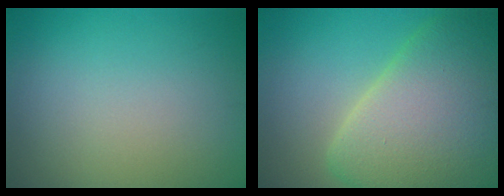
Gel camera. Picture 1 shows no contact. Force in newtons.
{"total": 11.0, "press": 10.9, "slide": 1.1}